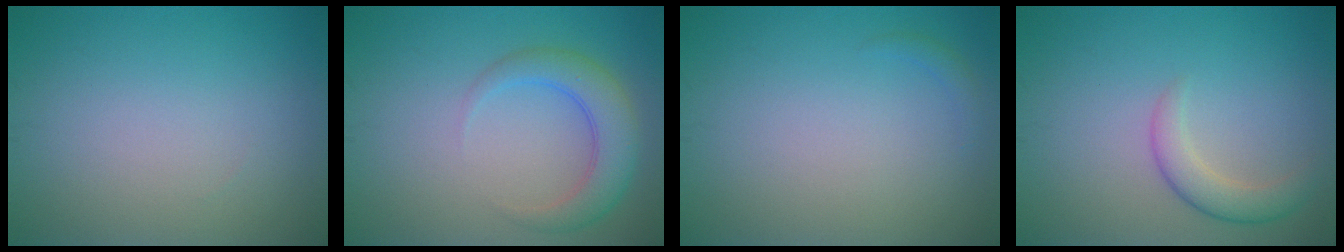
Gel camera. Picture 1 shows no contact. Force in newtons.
{"total": 4.0, "press": 4.0, "slide": 0.1}
{"total": 0.7, "press": 0.7, "slide": 0.1}
{"total": 2.6, "press": 2.6, "slide": 0.1}